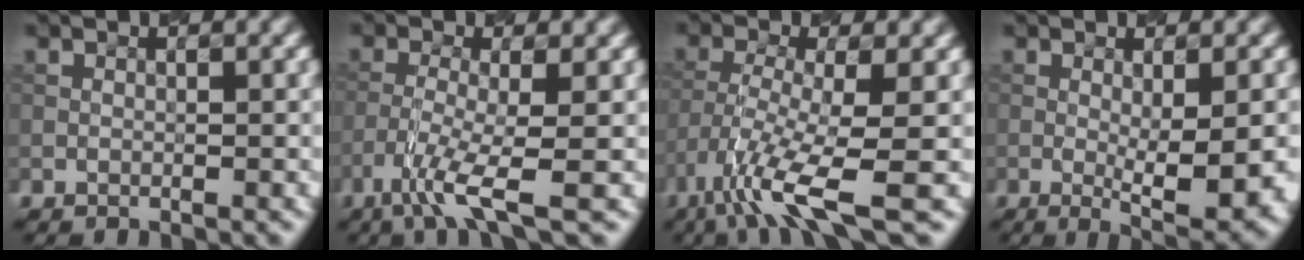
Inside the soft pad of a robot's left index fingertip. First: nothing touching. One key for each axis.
{"total": 4.5, "fx": -2.6, "fy": 0.5, "fz": 3.6, "tx": -0.072, "ty": -0.005, "tz": -0.053}
{"total": 7.1, "fx": -4.0, "fy": 1.2, "fz": 5.7, "tx": -0.114, "ty": -0.009, "tz": -0.072}
{"total": 6.1, "fx": -1.0, "fy": 1.1, "fz": 5.9, "tx": -0.087, "ty": -0.014, "tz": -0.001}